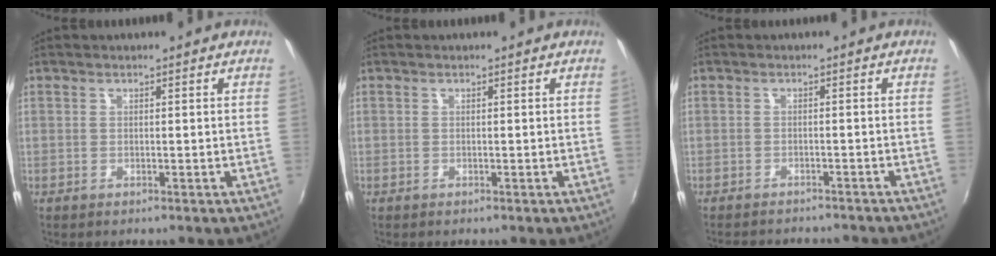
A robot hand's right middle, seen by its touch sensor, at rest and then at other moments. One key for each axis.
{"total": 0.0}
{"total": 8.4, "fx": -7.6, "fy": 1.8, "fz": 2.9, "tx": -0.068, "ty": -0.013, "tz": -0.105}